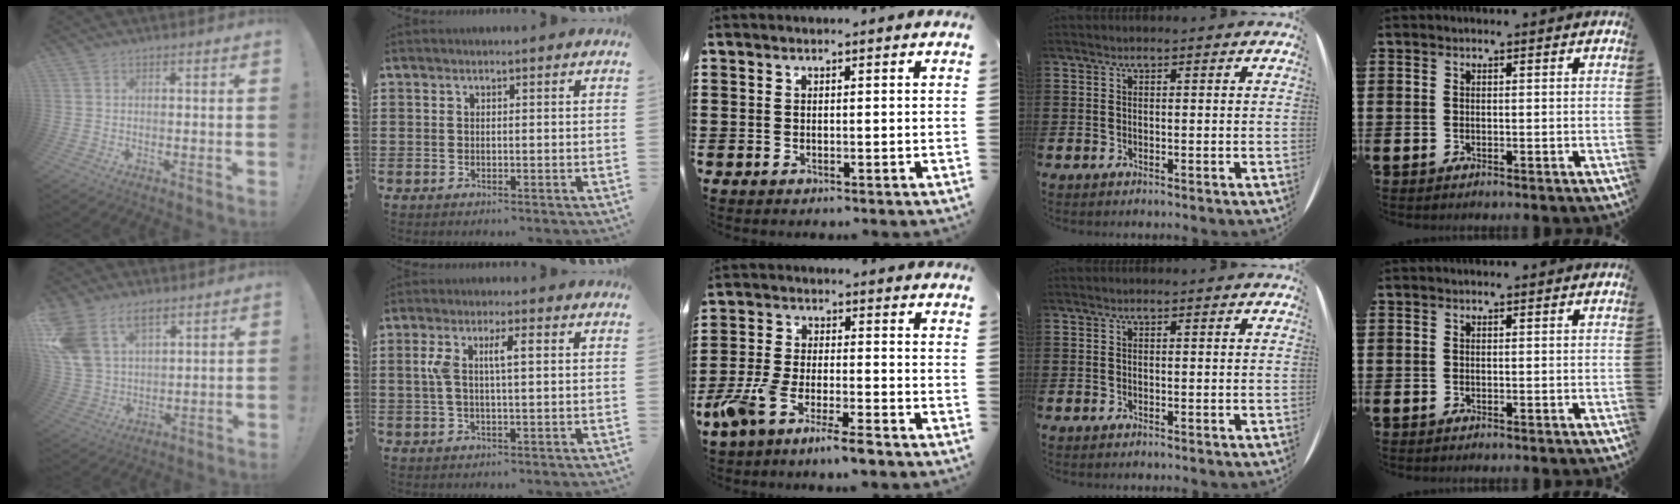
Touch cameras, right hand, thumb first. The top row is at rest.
{"thumb": {"total": 13.8, "force": [8.2, 8.7, 6.8], "torque": [-0.147, -0.044, 0.162]}, "index": {"total": 5.2, "force": [1.0, 1.6, 4.9], "torque": [-0.111, 0.004, 0.008]}, "middle": {"total": 7.3, "force": [-5.7, 0.9, 4.5], "torque": [-0.112, -0.013, -0.111]}}